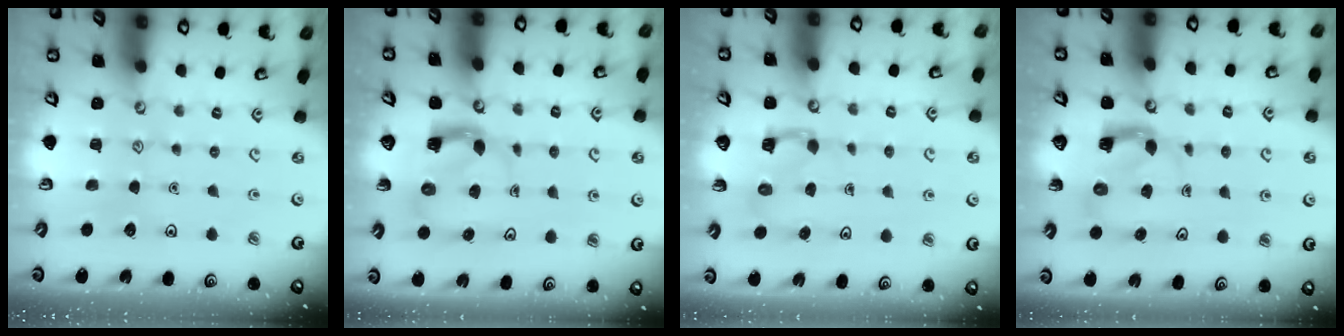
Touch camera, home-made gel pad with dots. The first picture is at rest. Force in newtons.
{"total": 4.0, "press": 3.9, "slide": 0.7}
{"total": 3.5, "press": 3.5, "slide": 0.2}
{"total": 4.0, "press": 3.9, "slide": 0.6}